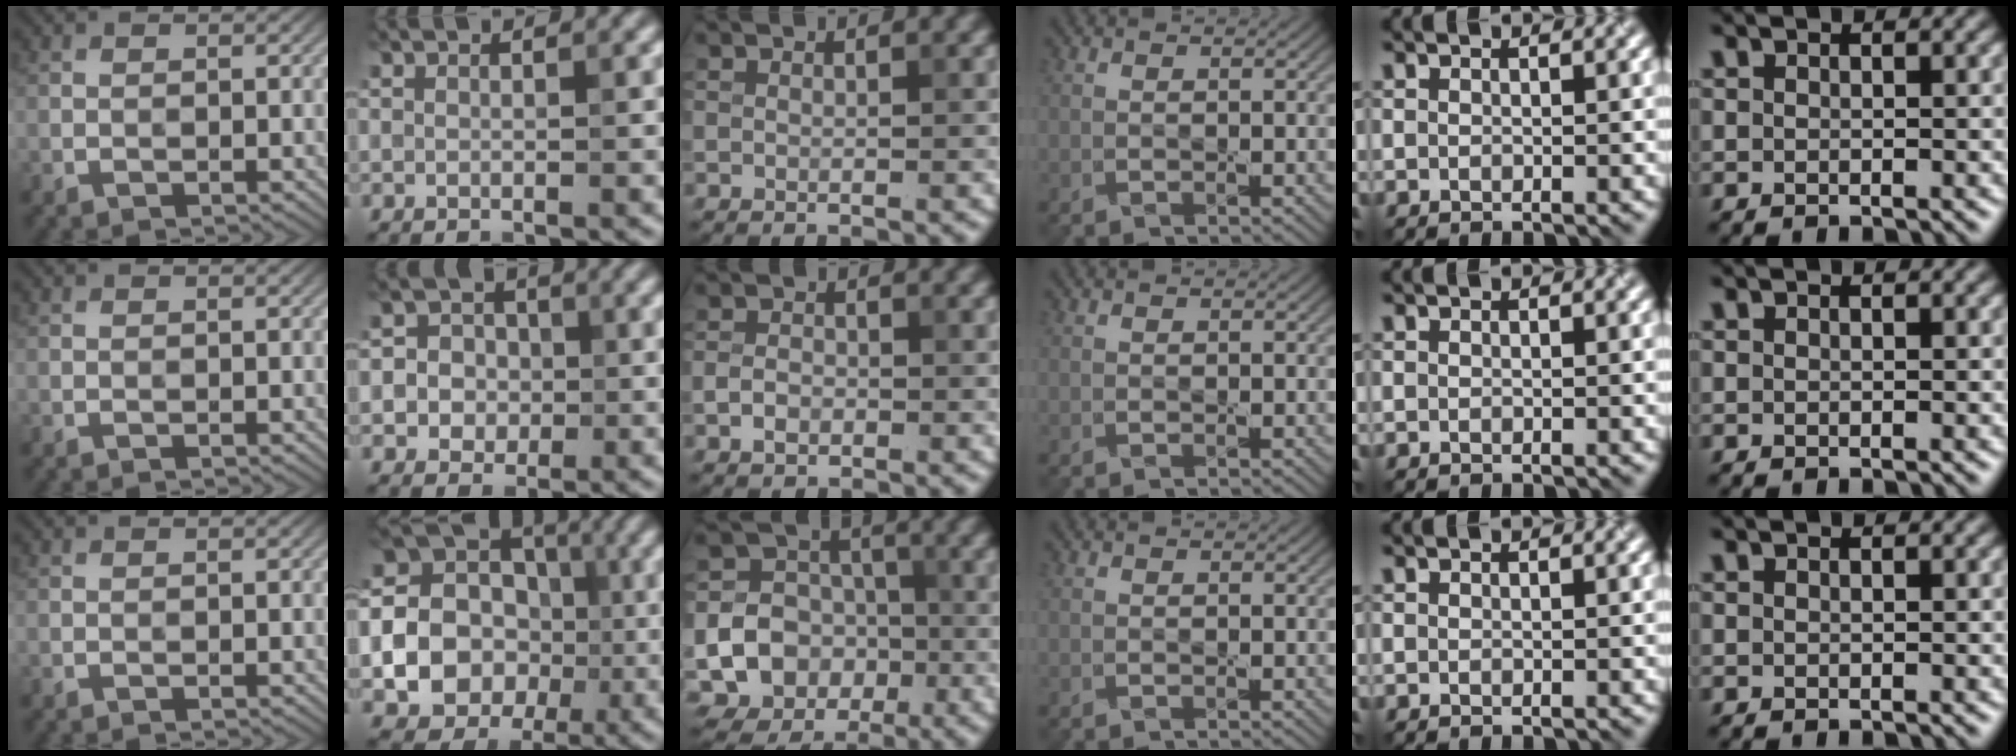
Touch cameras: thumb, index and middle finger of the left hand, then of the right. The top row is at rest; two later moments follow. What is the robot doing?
{"motion": "press", "object": "gel pad"}